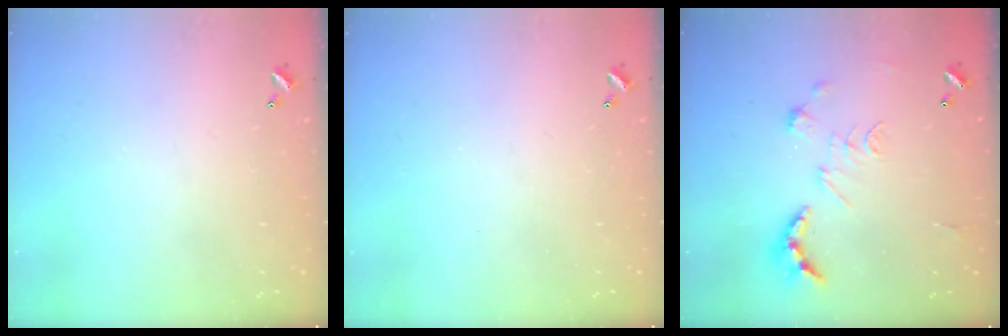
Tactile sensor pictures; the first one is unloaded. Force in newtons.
{"total": 0.0}
{"total": 2.5, "press": 2.0, "slide": 1.5}